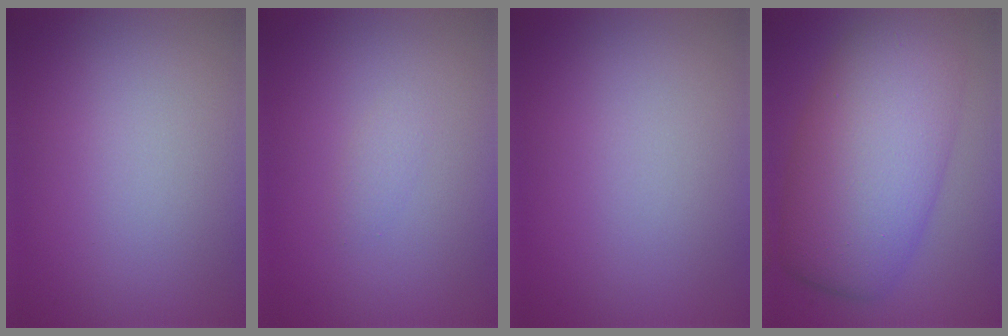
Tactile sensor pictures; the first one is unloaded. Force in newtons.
{"total": 0.8, "press": 0.8, "slide": 0.1}
{"total": 0.0}
{"total": 9.8, "press": 9.8, "slide": 0.2}